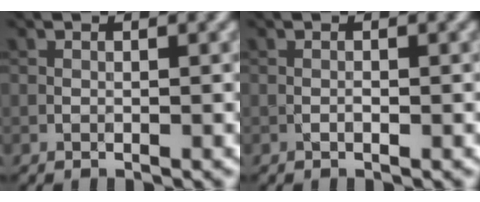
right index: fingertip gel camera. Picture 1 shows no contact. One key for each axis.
{"total": 0.0}